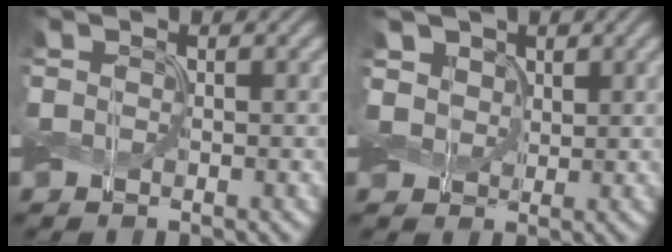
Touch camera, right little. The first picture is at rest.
{"total": 2.9, "force": [1.5, 2.3, 0.9], "torque": [-0.033, -0.006, 0.031]}